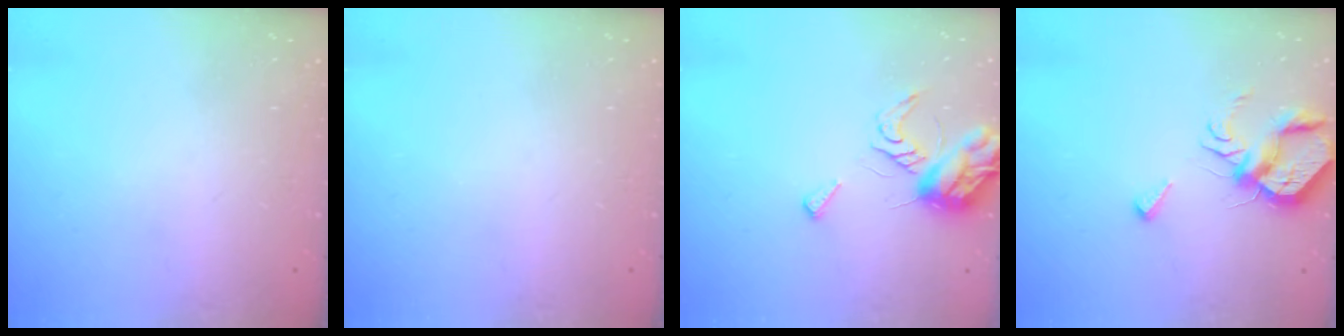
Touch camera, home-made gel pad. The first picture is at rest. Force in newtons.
{"total": 0.0}
{"total": 8.1, "press": 8.1, "slide": 0.9}
{"total": 9.6, "press": 9.5, "slide": 1.0}